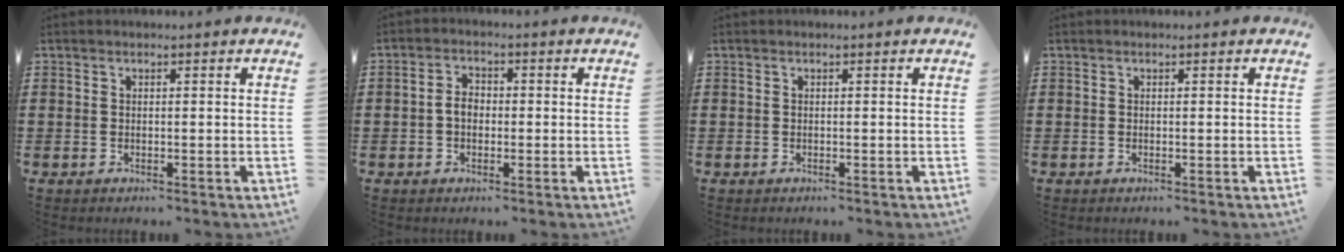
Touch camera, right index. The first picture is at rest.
{"total": 2.8, "force": [-0.4, 1.9, 2.1], "torque": [-0.040, 0.006, -0.010]}
{"total": 0.0}
{"total": 0.0}